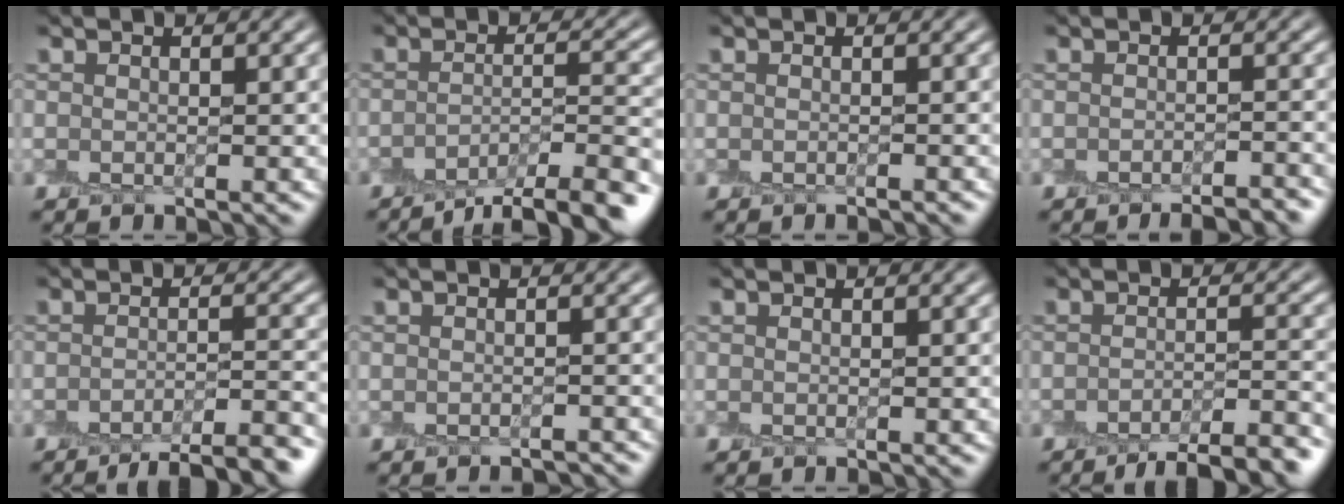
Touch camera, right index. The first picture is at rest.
{"total": 5.9, "force": [-4.5, 1.5, 3.6], "torque": [-0.053, -0.005, -0.067]}
{"total": 0.8, "force": [-0.8, -0.1, 0.0], "torque": [0.004, -0.007, -0.012]}
{"total": 3.2, "force": [-3.1, 0.2, 0.8], "torque": [-0.007, -0.003, -0.036]}
{"total": 6.6, "force": [-5.3, 1.2, 3.8], "torque": [-0.047, 0.000, -0.072]}
{"total": 2.1, "force": [-2.0, 0.2, 0.2], "torque": [0.002, -0.007, -0.028]}
{"total": 0.0}
{"total": 6.9, "force": [-5.6, 1.4, 3.9], "torque": [-0.045, -0.005, -0.074]}